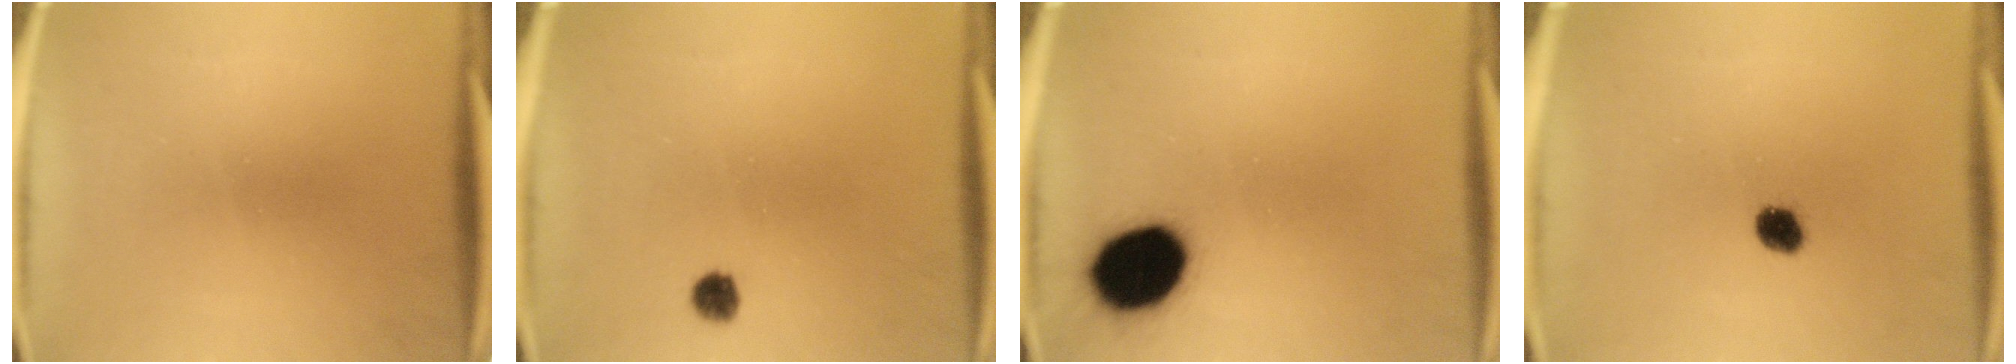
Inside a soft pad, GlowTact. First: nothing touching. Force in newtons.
{"total": 2.3}
{"total": 15.8}
{"total": 3.5}